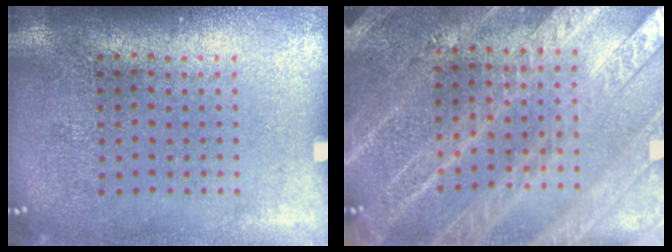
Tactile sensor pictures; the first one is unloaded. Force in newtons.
{"total": 3.5, "press": 3.2, "slide": 1.4}